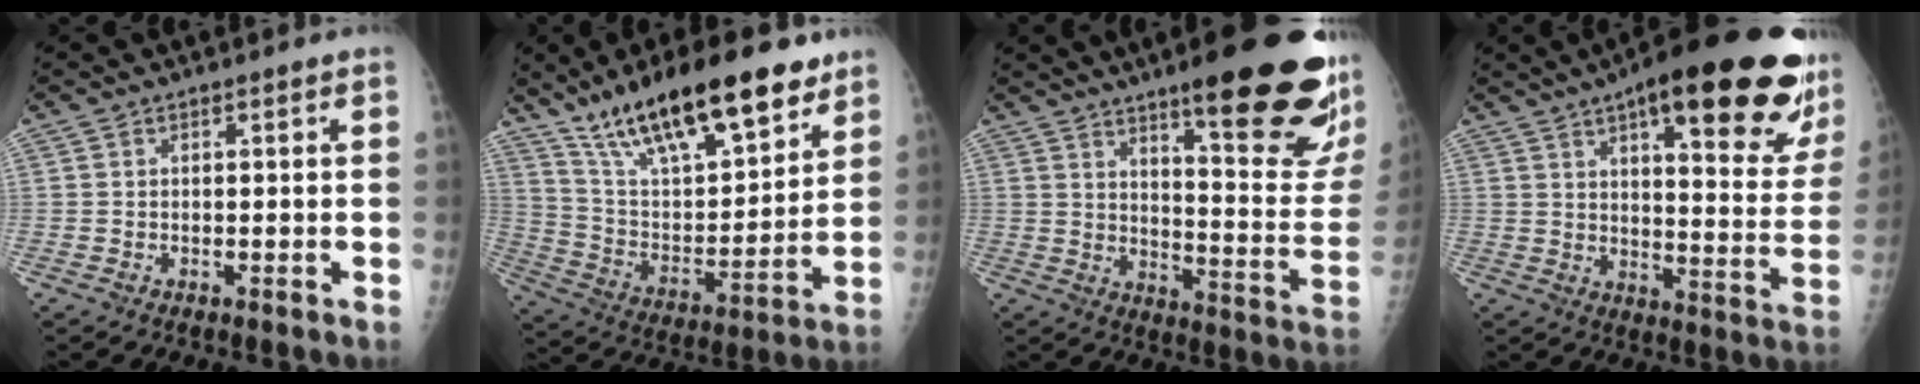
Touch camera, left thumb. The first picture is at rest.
{"total": 24.7, "force": [16.7, 8.2, 16.2], "torque": [-0.235, -0.047, 0.287]}
{"total": 25.4, "force": [15.4, 5.2, 19.5], "torque": [-0.221, -0.084, 0.217]}
{"total": 29.3, "force": [17.0, 8.6, 22.3], "torque": [-0.254, -0.044, 0.226]}